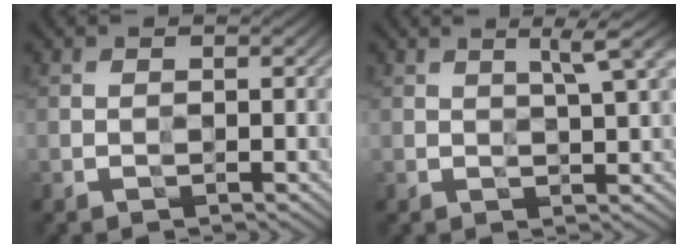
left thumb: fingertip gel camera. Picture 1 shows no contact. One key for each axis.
{"total": 2.5, "fx": 1.5, "fy": 0.1, "fz": 2.0, "tx": -0.033, "ty": 0.002, "tz": 0.029}